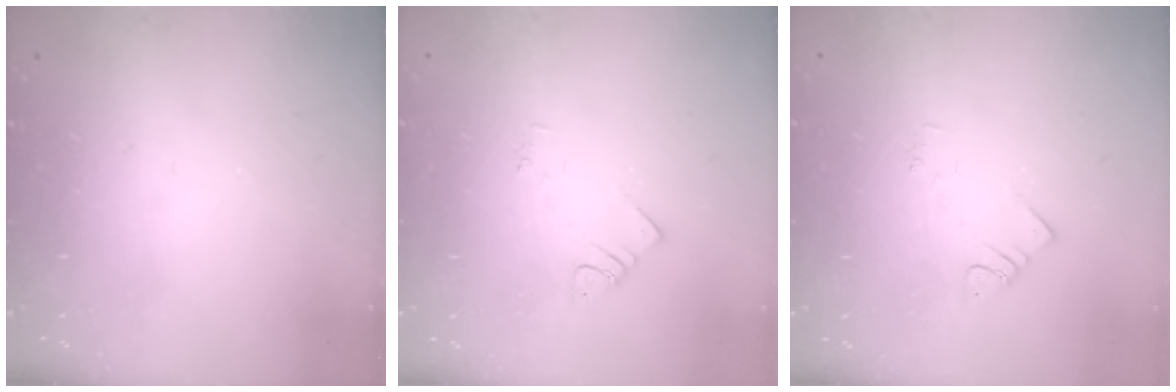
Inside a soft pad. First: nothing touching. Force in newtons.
{"total": 2.1, "press": 2.0, "slide": 0.4}
{"total": 2.1, "press": 2.0, "slide": 0.4}